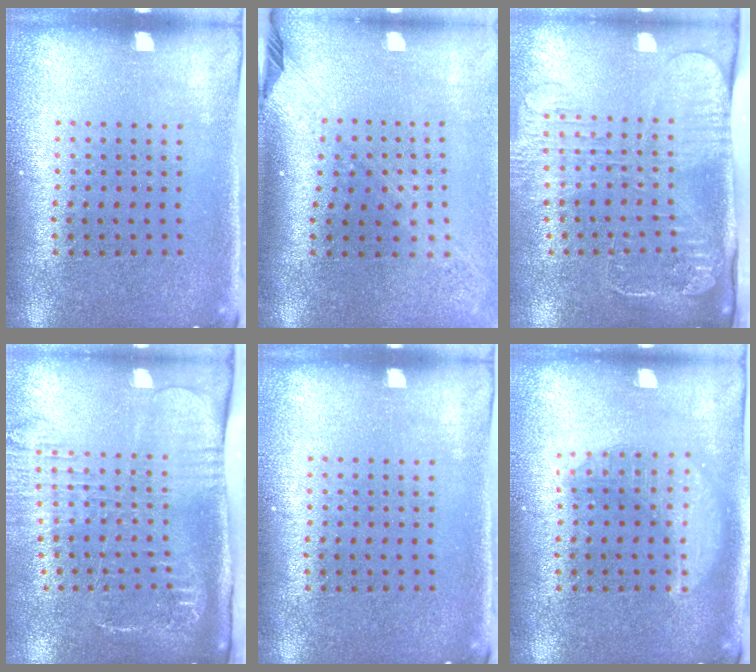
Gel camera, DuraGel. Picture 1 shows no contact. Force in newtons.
{"total": 2.3, "press": 1.7, "slide": 1.6}
{"total": 2.6, "press": 2.1, "slide": 1.6}
{"total": 2.6, "press": 2.0, "slide": 1.7}
{"total": 0.0}
{"total": 2.8, "press": 2.8, "slide": 0.3}